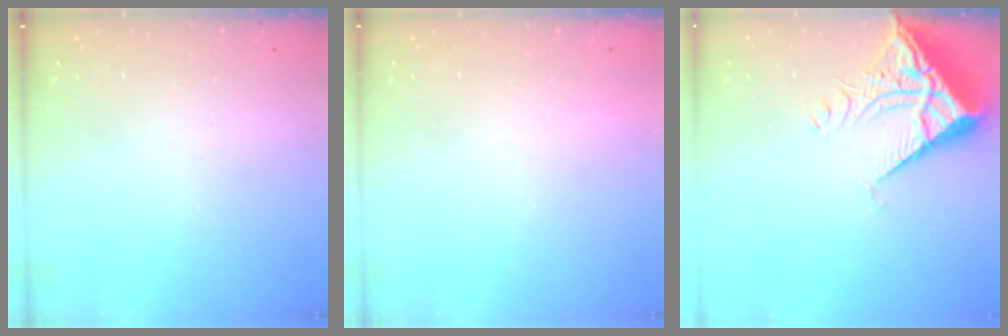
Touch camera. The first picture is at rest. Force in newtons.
{"total": 1.5, "press": 1.5, "slide": 0.1}
{"total": 7.5, "press": 7.4, "slide": 1.0}